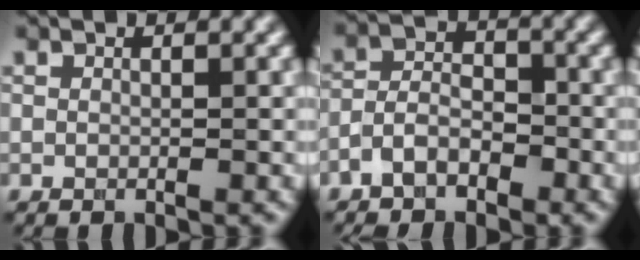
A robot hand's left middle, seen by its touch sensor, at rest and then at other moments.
{"total": 3.5, "force": [-2.3, 2.0, 1.8], "torque": [-0.032, 0.007, -0.053]}